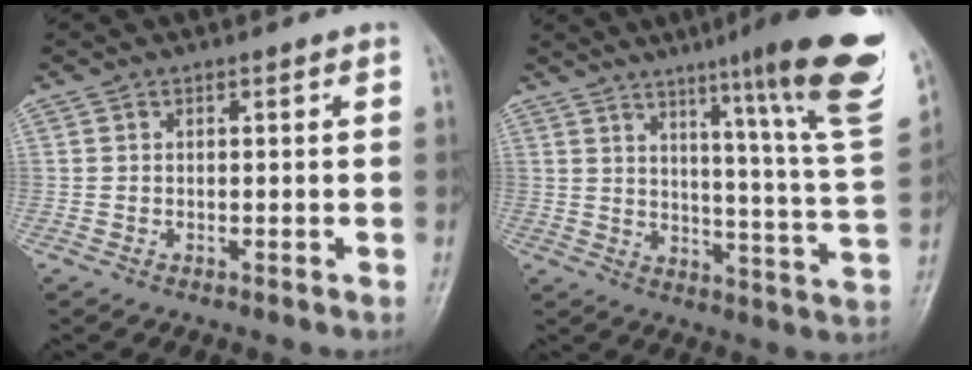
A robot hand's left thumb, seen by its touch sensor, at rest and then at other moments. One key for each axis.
{"total": 22.3, "fx": 13.5, "fy": 0.7, "fz": 17.8, "tx": -0.223, "ty": -0.074, "tz": 0.181}